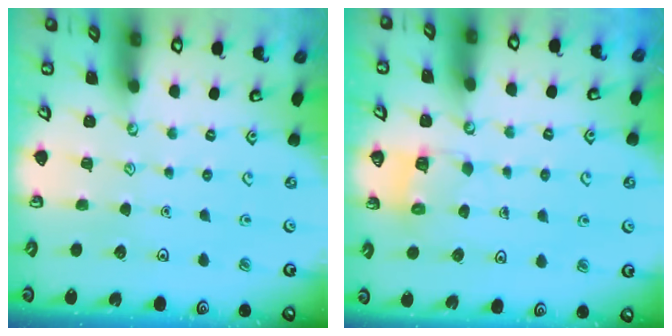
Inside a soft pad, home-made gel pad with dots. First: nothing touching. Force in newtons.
{"total": 5.0, "press": 5.0, "slide": 0.3}